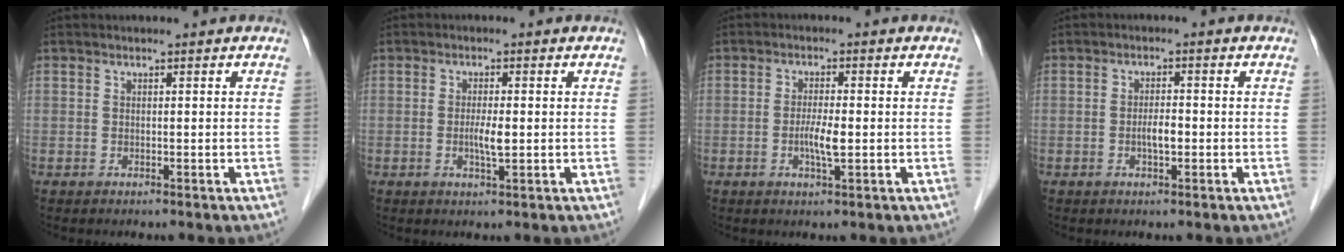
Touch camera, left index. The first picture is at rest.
{"total": 2.8, "force": [-0.3, 0.4, 2.8], "torque": [-0.055, -0.003, -0.005]}
{"total": 3.5, "force": [-0.7, 0.4, 3.4], "torque": [-0.068, -0.004, -0.013]}
{"total": 2.4, "force": [-0.7, 0.6, 2.2], "torque": [-0.041, 0.002, -0.011]}